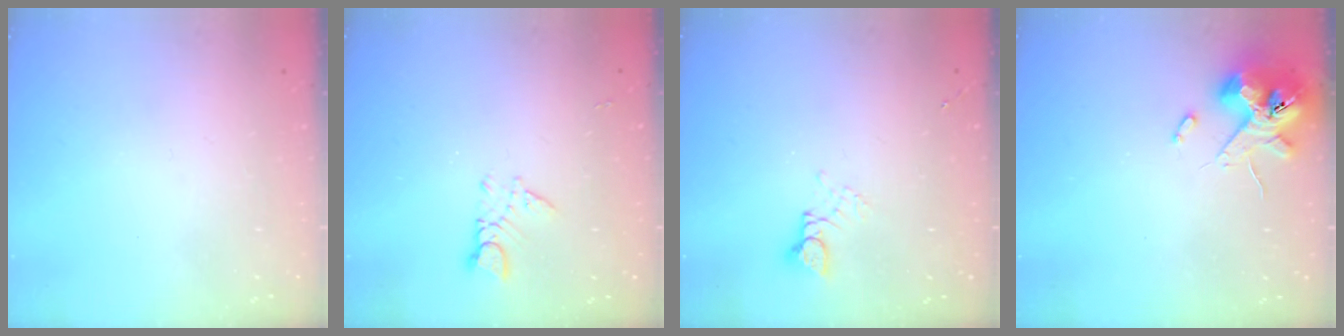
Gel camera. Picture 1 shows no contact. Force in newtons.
{"total": 2.7, "press": 2.7, "slide": 0.3}
{"total": 2.4, "press": 2.4, "slide": 0.2}
{"total": 10.9, "press": 10.7, "slide": 1.8}